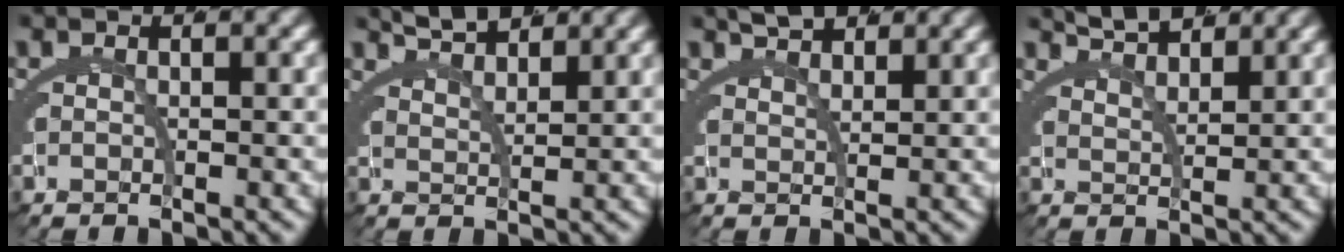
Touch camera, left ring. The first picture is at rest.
{"total": 4.1, "force": [3.9, -1.1, 0.8], "torque": [-0.001, 0.008, 0.070]}
{"total": 3.2, "force": [3.0, -0.8, 0.3], "torque": [0.004, 0.007, 0.055]}
{"total": 4.3, "force": [4.1, -1.1, 0.8], "torque": [0.000, 0.009, 0.072]}